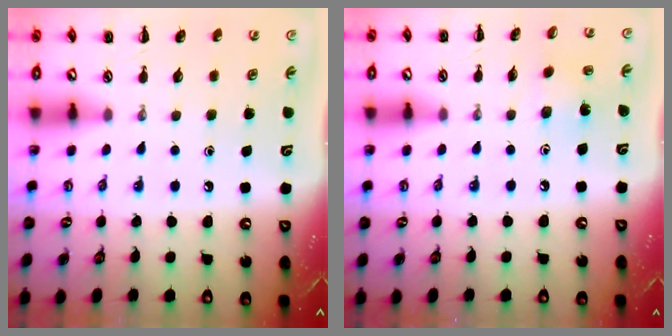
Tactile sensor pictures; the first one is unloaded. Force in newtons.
{"total": 3.6, "press": 3.4, "slide": 1.2}